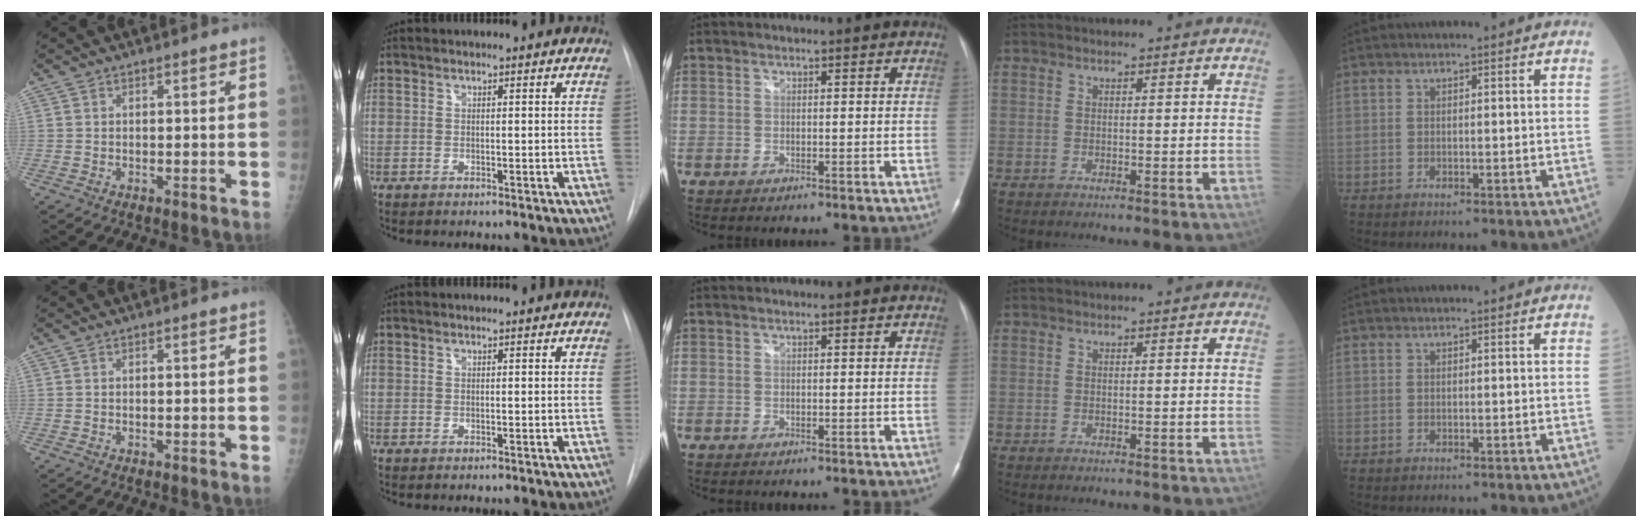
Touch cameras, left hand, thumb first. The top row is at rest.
{}